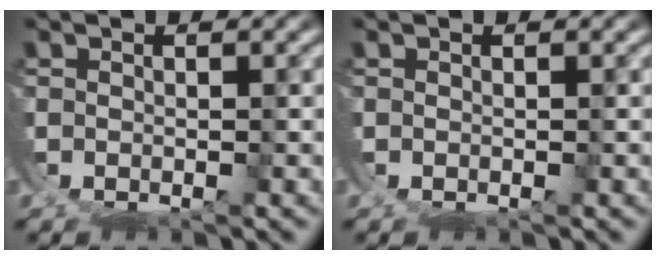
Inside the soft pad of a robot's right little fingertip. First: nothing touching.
{"total": 0.0}